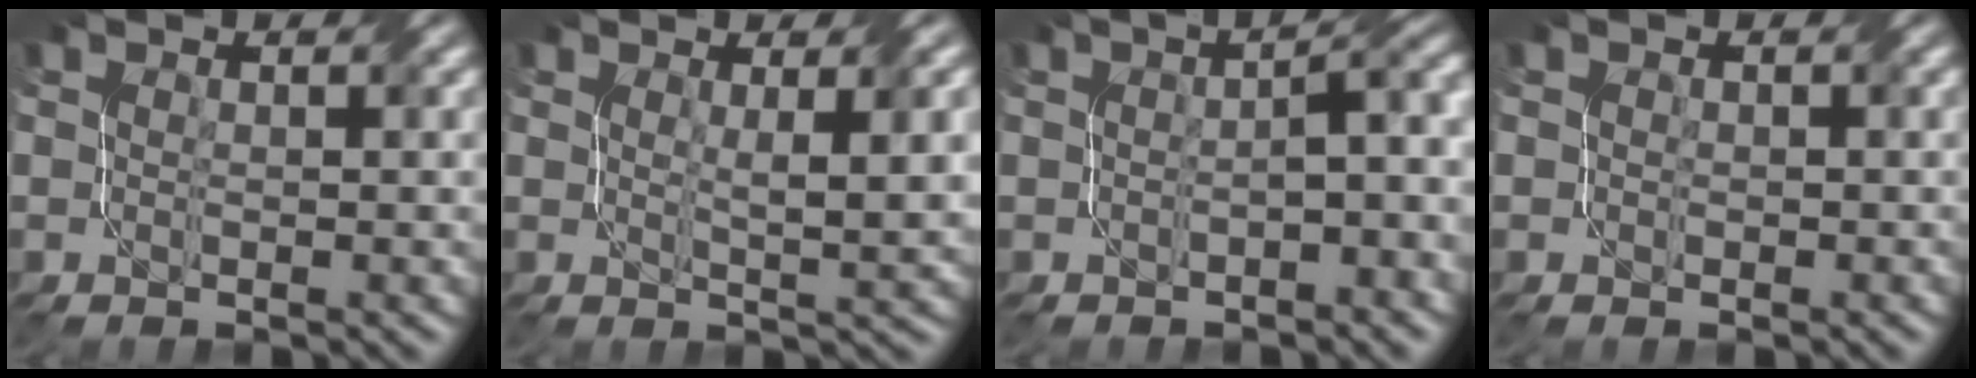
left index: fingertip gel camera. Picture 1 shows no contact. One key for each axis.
{"total": 4.0, "fx": 1.2, "fy": 0.8, "fz": 3.7, "tx": -0.048, "ty": -0.001, "tz": 0.019}
{"total": 4.2, "fx": -0.6, "fy": 1.1, "fz": 4.0, "tx": -0.052, "ty": 0.014, "tz": -0.011}
{"total": 0.6, "fx": 0.2, "fy": 0.6, "fz": 0.0, "tx": 0.005, "ty": -0.002, "tz": -0.002}